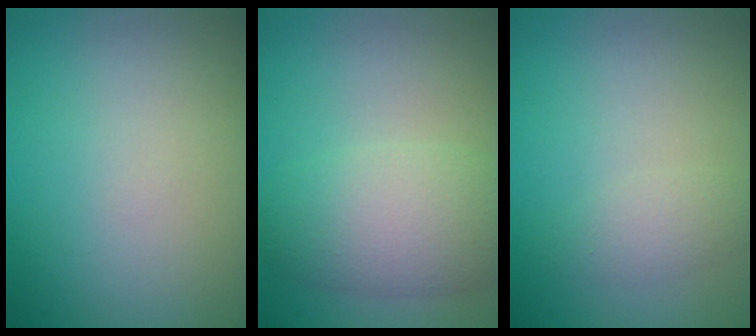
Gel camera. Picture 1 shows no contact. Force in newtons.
{"total": 5.6, "press": 5.6, "slide": 0.4}
{"total": 1.6, "press": 1.6, "slide": 0.1}